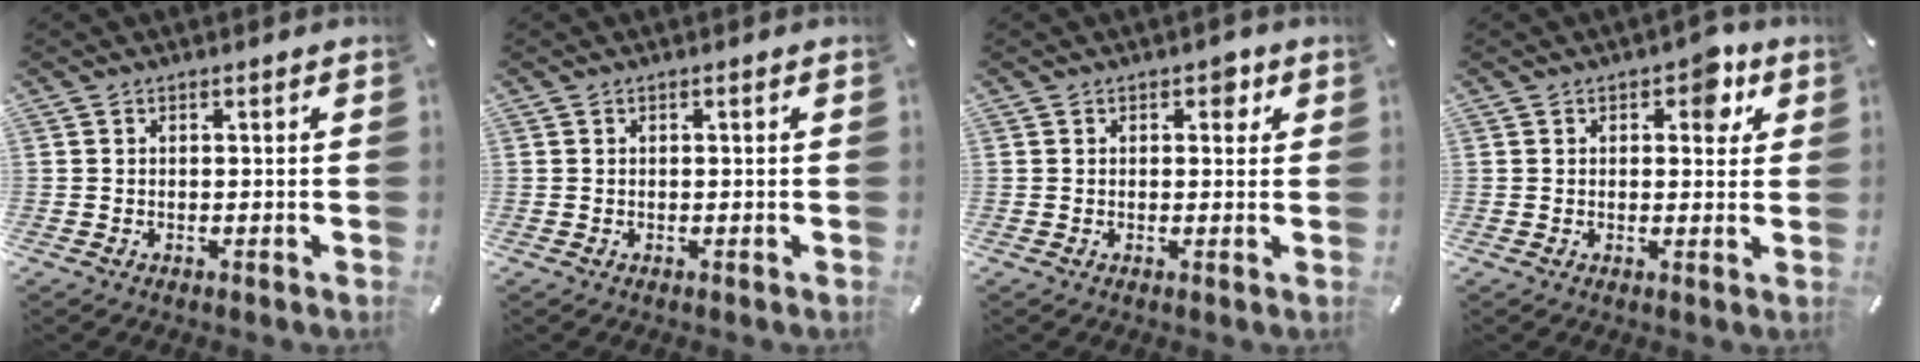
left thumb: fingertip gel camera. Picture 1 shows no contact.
{"total": 0.0}
{"total": 2.6, "force": [1.0, 1.8, 1.6], "torque": [-0.003, -0.003, 0.007]}
{"total": 5.8, "force": [2.7, 3.5, 3.8], "torque": [-0.035, -0.003, 0.037]}